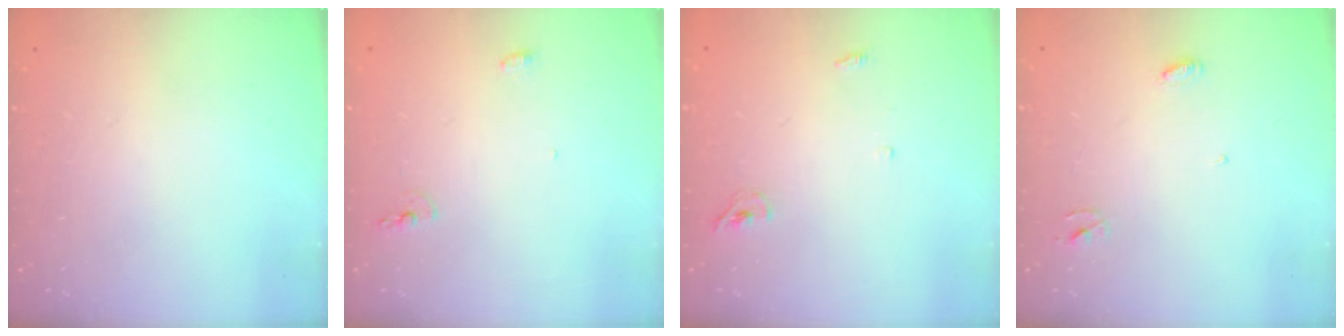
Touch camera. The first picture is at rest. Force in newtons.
{"total": 4.3, "press": 4.2, "slide": 0.9}
{"total": 3.4, "press": 3.4, "slide": 0.7}
{"total": 3.2, "press": 3.2, "slide": 0.3}